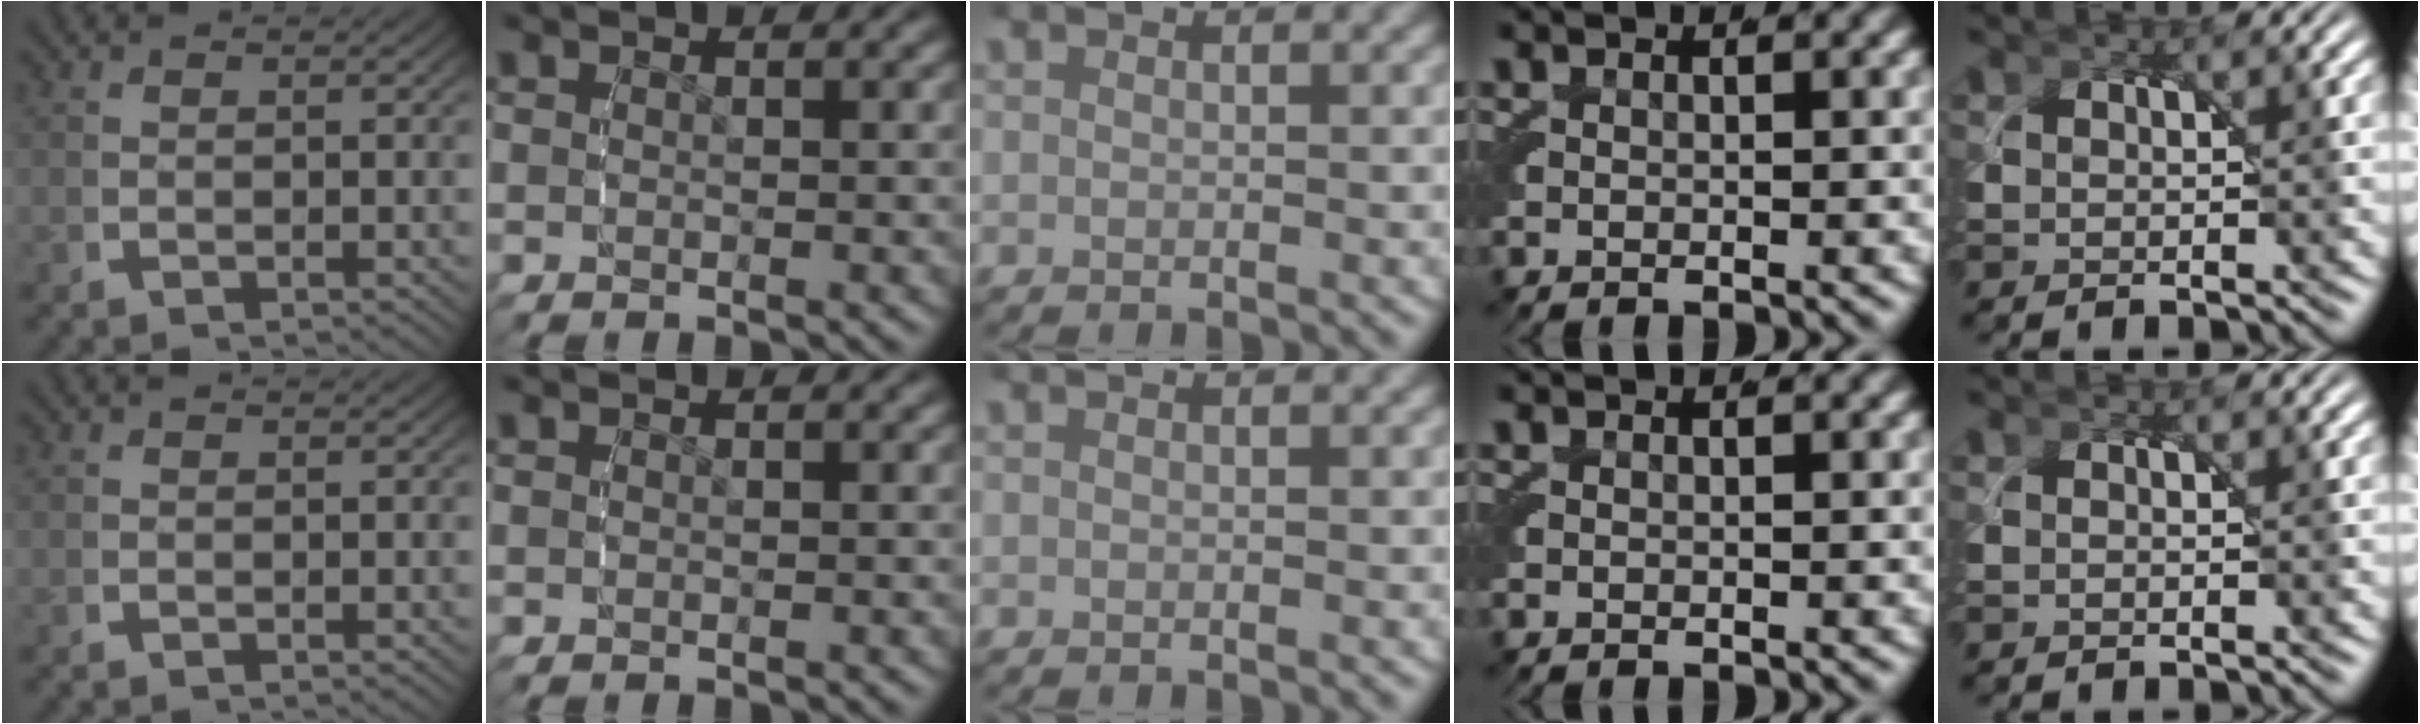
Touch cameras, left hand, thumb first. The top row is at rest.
{}